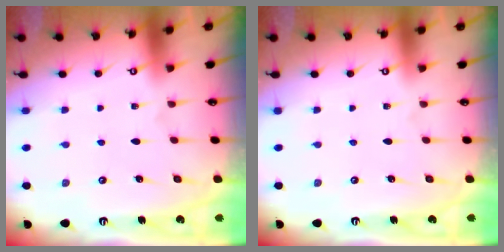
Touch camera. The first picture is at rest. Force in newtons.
{"total": 0.0}